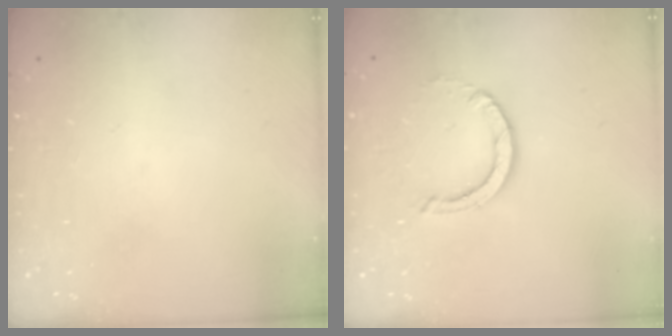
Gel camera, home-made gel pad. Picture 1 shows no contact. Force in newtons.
{"total": 3.9, "press": 3.8, "slide": 0.4}